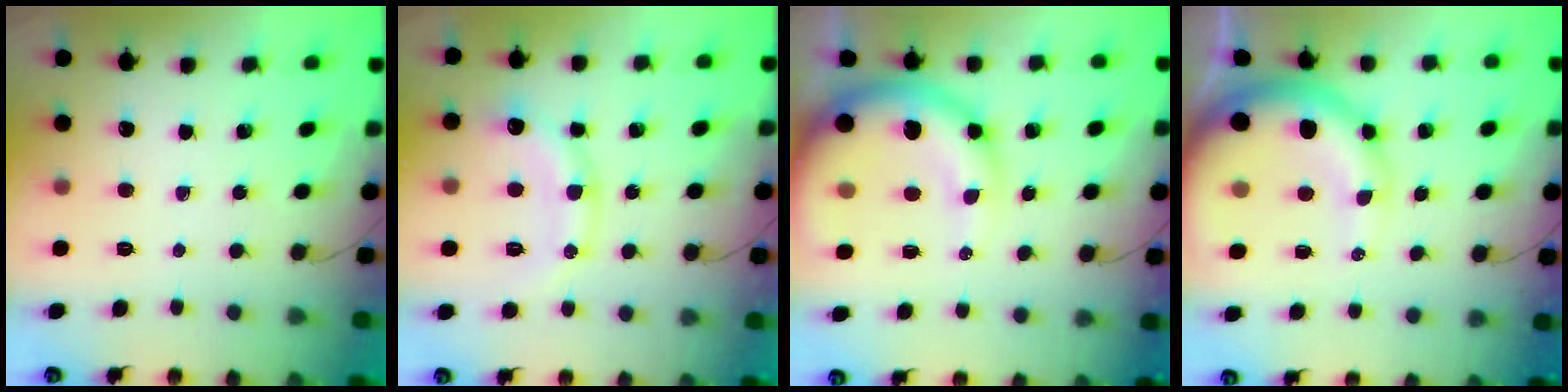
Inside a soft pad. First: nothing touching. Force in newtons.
{"total": 11.1, "press": 11.0, "slide": 1.4}
{"total": 14.4, "press": 14.1, "slide": 3.1}
{"total": 15.3, "press": 14.9, "slide": 3.2}